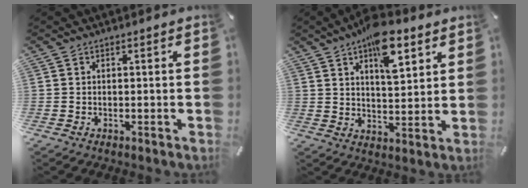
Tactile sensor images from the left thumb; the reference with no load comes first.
{"total": 11.9, "force": [7.0, 5.3, 7.9], "torque": [-0.106, -0.031, 0.116]}